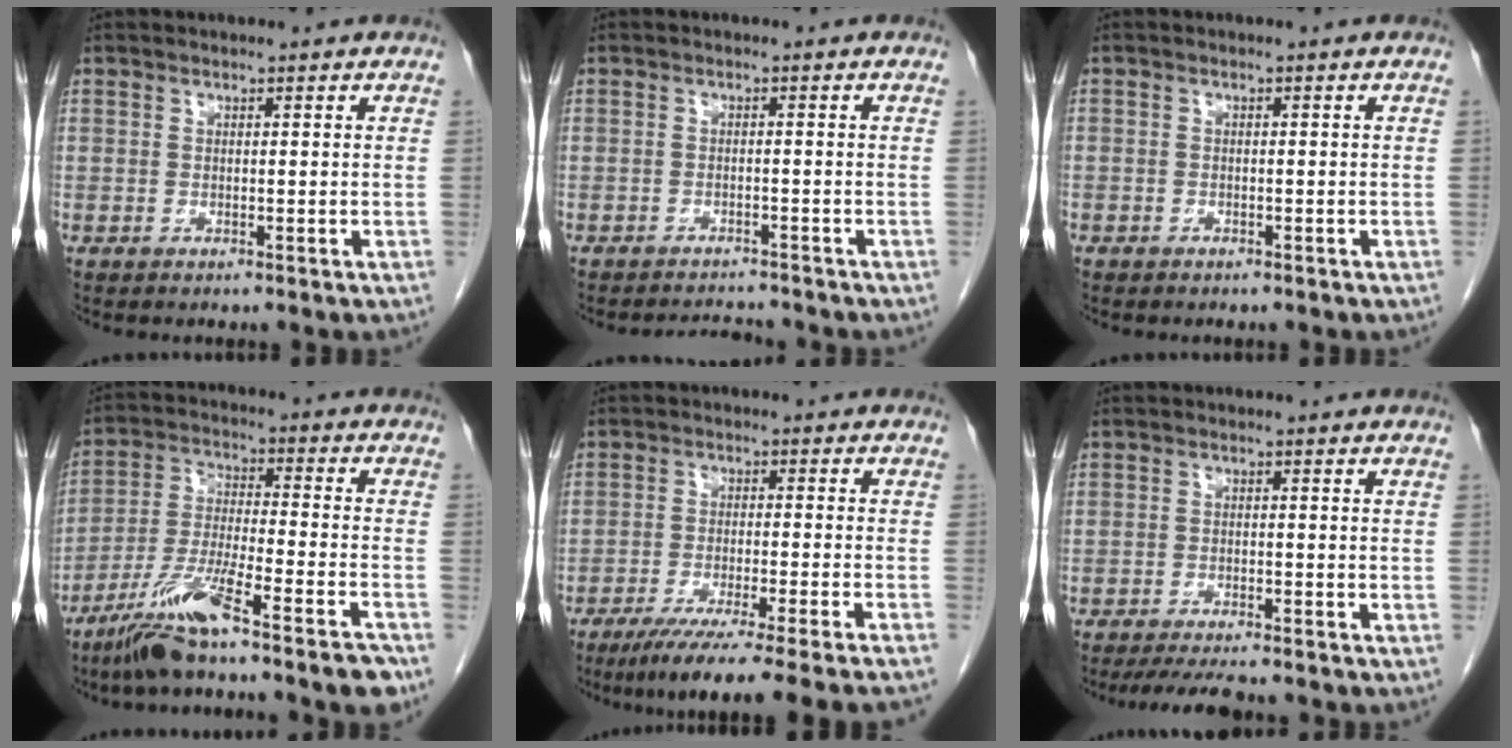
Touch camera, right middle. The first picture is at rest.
{"total": 3.4, "force": [-3.4, 0.2, 0.1], "torque": [-0.005, -0.010, -0.051]}
{"total": 1.0, "force": [-0.7, 0.7, 0.1], "torque": [-0.012, 0.002, -0.012]}
{"total": 13.9, "force": [-10.1, 0.2, 9.6], "torque": [-0.178, -0.020, -0.178]}
{"total": 14.0, "force": [-11.4, -2.0, 7.8], "torque": [-0.097, -0.050, -0.172]}
{"total": 6.0, "force": [-5.3, 0.5, 2.8], "torque": [-0.042, -0.016, -0.083]}